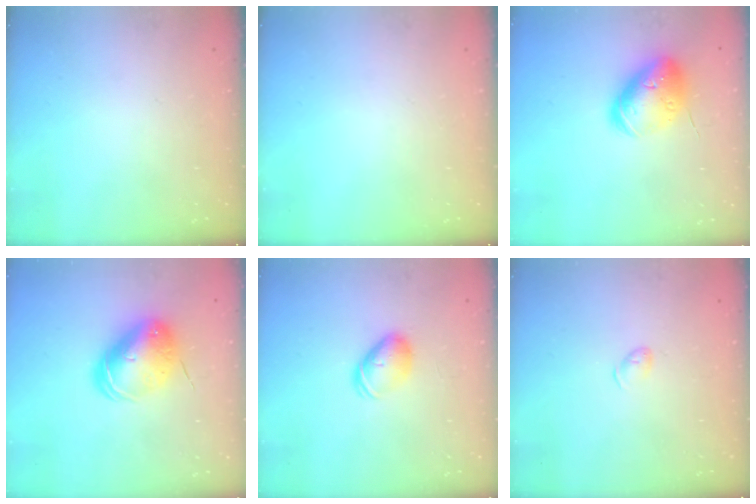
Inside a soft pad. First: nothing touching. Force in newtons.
{"total": 0.0}
{"total": 17.0, "press": 16.8, "slide": 2.6}
{"total": 11.2, "press": 11.1, "slide": 2.0}
{"total": 8.3, "press": 8.3, "slide": 0.8}
{"total": 4.1, "press": 4.0, "slide": 0.7}